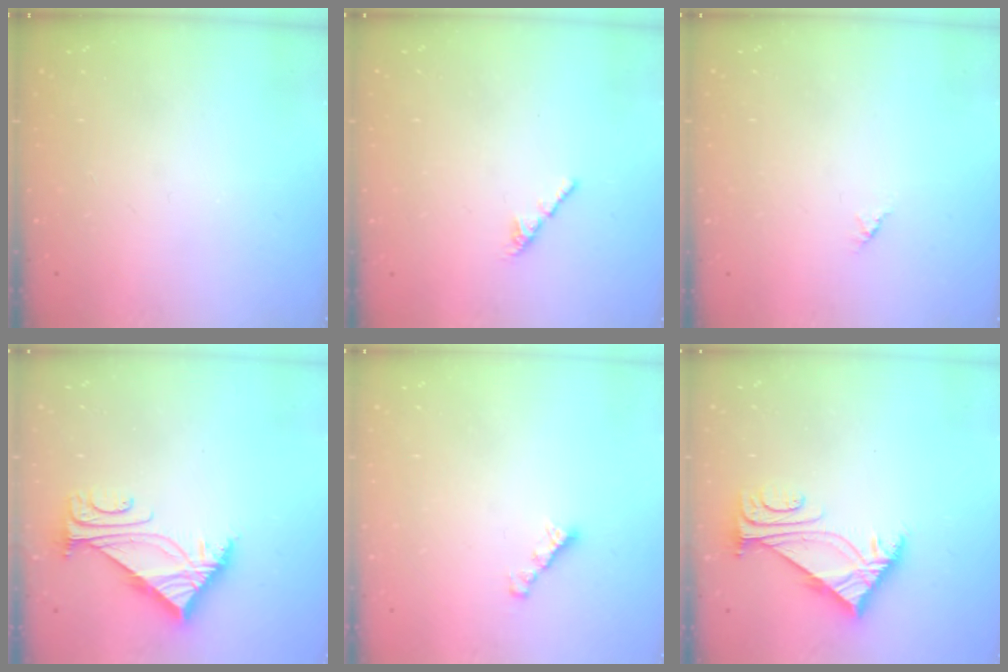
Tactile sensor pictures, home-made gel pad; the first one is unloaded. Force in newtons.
{"total": 2.4, "press": 2.3, "slide": 0.8}
{"total": 1.2, "press": 1.2, "slide": 0.3}
{"total": 6.1, "press": 6.1, "slide": 0.0}
{"total": 3.0, "press": 3.0, "slide": 0.1}
{"total": 5.6, "press": 5.5, "slide": 1.0}